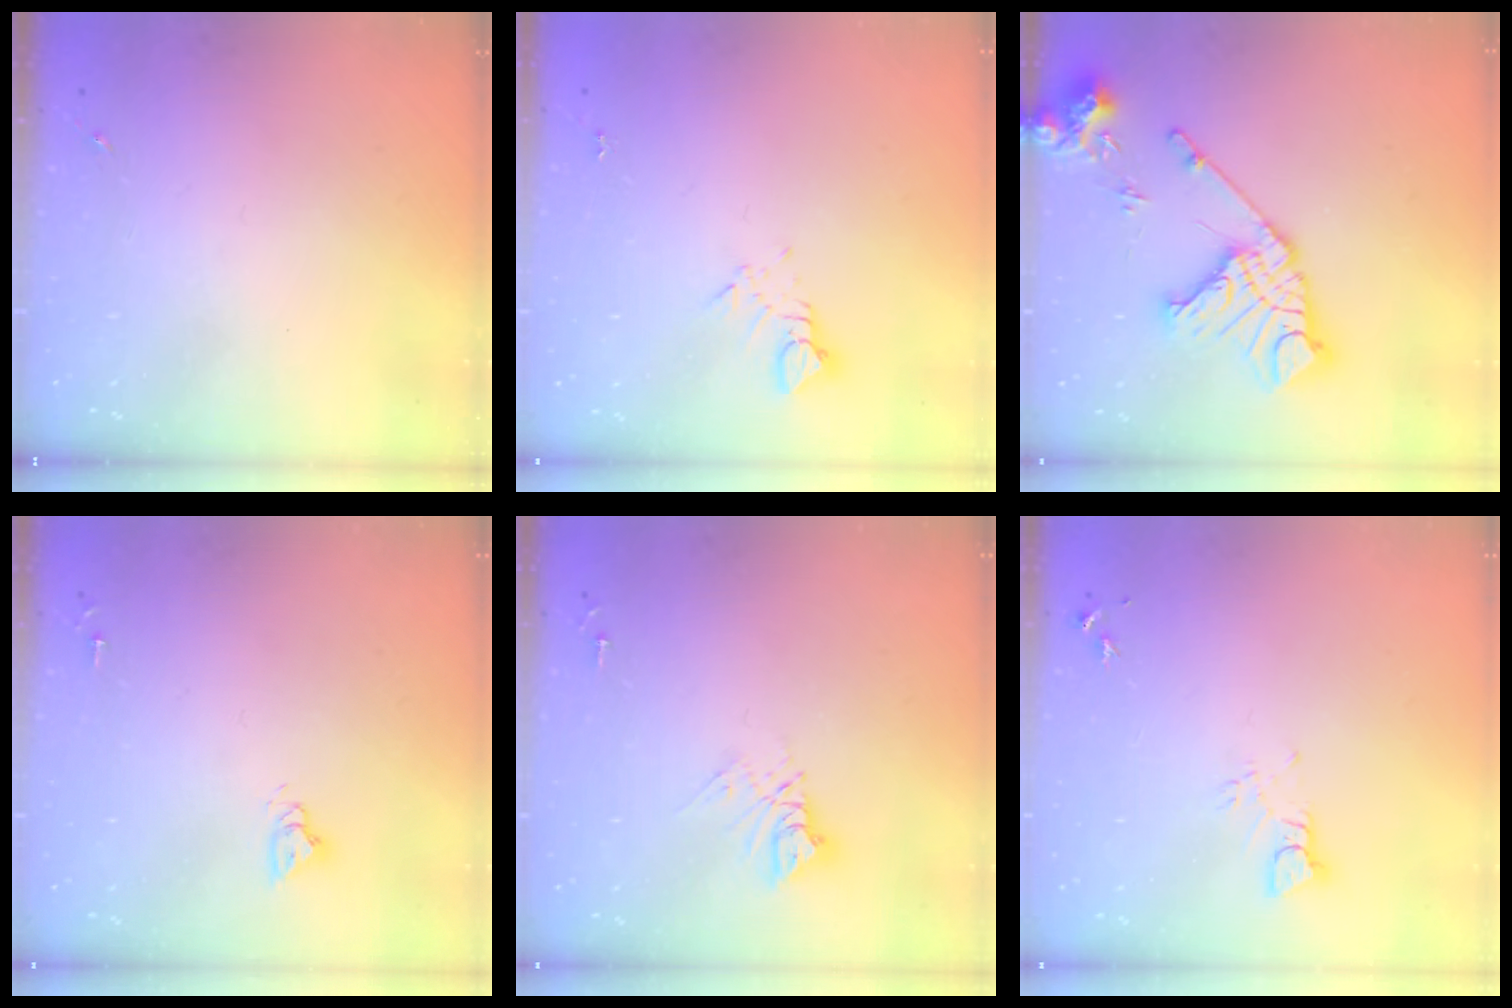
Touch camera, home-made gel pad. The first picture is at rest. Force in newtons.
{"total": 3.2, "press": 3.2, "slide": 0.2}
{"total": 19.0, "press": 18.8, "slide": 2.3}
{"total": 4.8, "press": 4.8, "slide": 0.3}
{"total": 9.3, "press": 9.3, "slide": 0.8}
{"total": 3.1, "press": 3.1, "slide": 0.3}